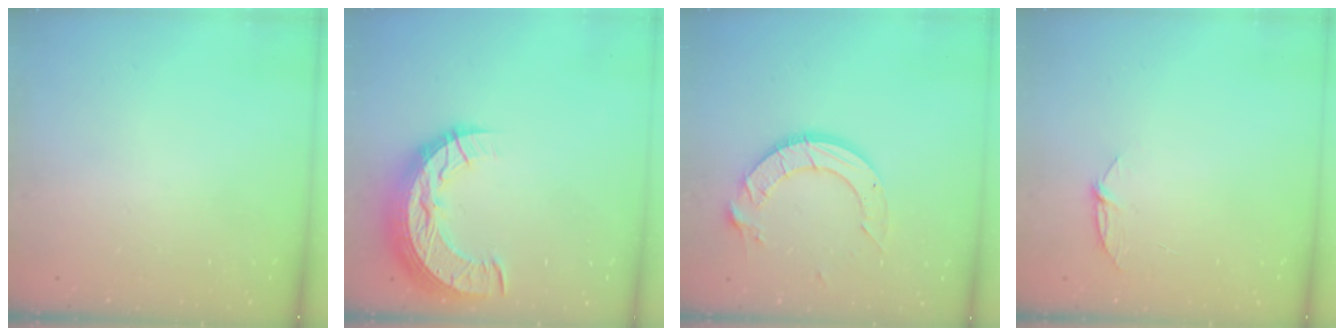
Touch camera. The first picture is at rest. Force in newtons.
{"total": 15.0, "press": 15.0, "slide": 1.0}
{"total": 12.9, "press": 12.8, "slide": 1.4}
{"total": 4.9, "press": 4.8, "slide": 0.6}